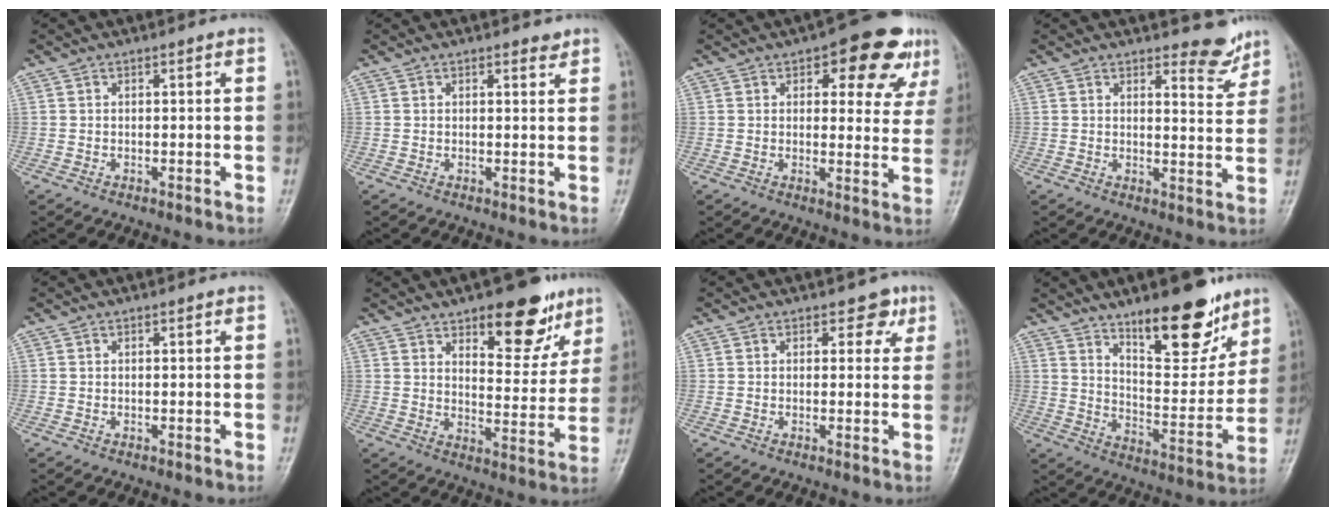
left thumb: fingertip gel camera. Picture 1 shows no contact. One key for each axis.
{"total": 1.3, "fx": 1.1, "fy": 0.5, "fz": 0.5, "tx": -0.002, "ty": -0.008, "tz": 0.013}
{"total": 12.7, "fx": 6.6, "fy": 5.7, "fz": 9.2, "tx": -0.065, "ty": -0.017, "tz": 0.077}
{"total": 5.3, "fx": 4.6, "fy": 1.9, "fz": 2.0, "tx": -0.006, "ty": -0.042, "tz": 0.058}
{"total": 0.0}
{"total": 14.9, "fx": 9.3, "fy": 6.5, "fz": 9.6, "tx": -0.075, "ty": -0.054, "tz": 0.132}
{"total": 3.1, "fx": 1.7, "fy": 2.1, "fz": 1.5, "tx": 0.009, "ty": -0.005, "tz": 0.015}
{"total": 17.4, "fx": 11.9, "fy": 6.2, "fz": 11.2, "tx": -0.115, "ty": -0.084, "tz": 0.192}